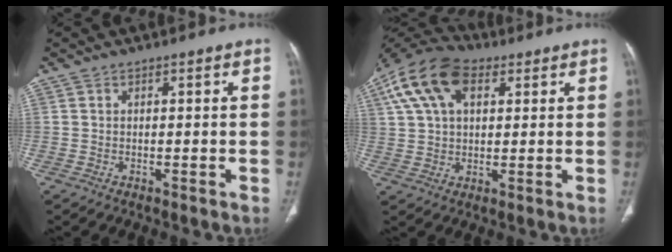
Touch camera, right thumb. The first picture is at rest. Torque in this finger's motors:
{"motor_torque": [-0.51, 1.16, 1.00, 0.18, 0.14]}